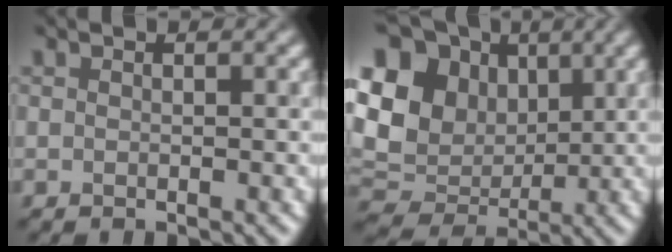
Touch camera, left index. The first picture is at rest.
{"total": 13.5, "force": [3.5, 10.9, 7.1], "torque": [-0.180, 0.028, 0.057]}